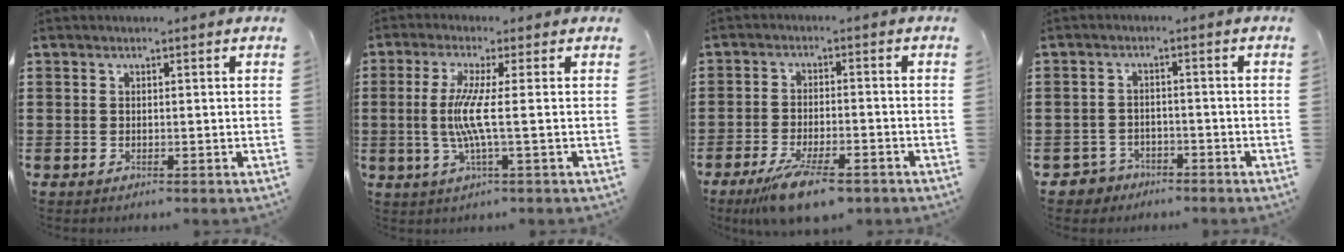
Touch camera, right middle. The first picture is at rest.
{"total": 6.5, "force": [-0.1, -0.6, 6.5], "torque": [-0.151, -0.023, -0.014]}
{"total": 8.7, "force": [-5.8, 2.1, 6.2], "torque": [-0.135, -0.012, -0.105]}
{"total": 2.6, "force": [-2.4, 1.0, 0.0], "torque": [-0.010, -0.003, -0.053]}